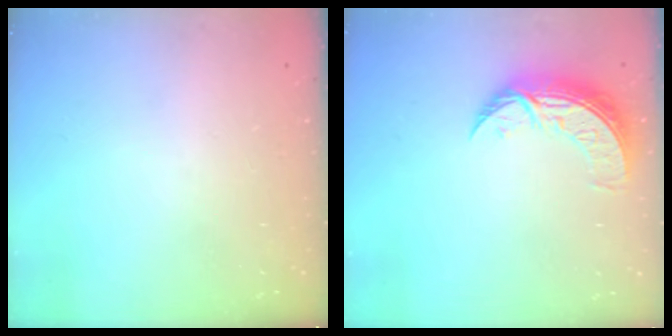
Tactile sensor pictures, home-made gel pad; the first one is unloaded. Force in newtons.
{"total": 9.1, "press": 9.0, "slide": 0.8}